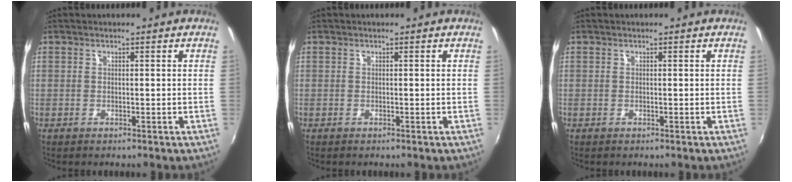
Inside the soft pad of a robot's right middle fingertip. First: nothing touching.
{"total": 0.0}
{"total": 0.0}